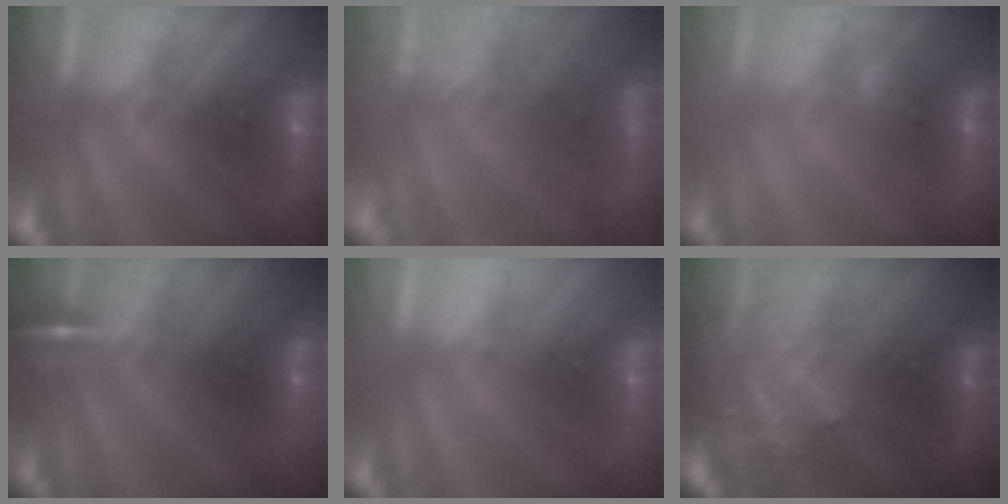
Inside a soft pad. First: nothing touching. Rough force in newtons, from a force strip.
{"total": 9.0}
{"total": 2.1}
{"total": 4.9}
{"total": 2.9}
{"total": 7.3}